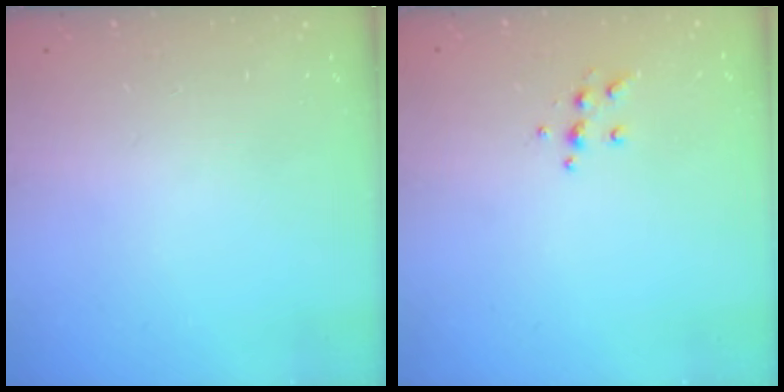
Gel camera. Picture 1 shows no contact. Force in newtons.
{"total": 5.7, "press": 5.7, "slide": 0.9}